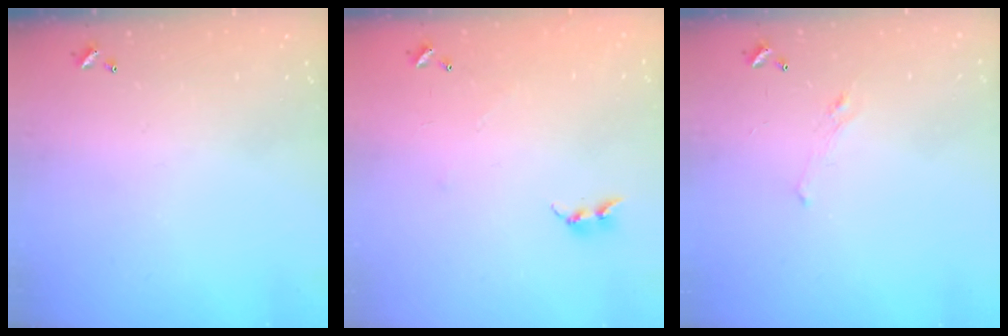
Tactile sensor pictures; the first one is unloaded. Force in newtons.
{"total": 5.6, "press": 5.6, "slide": 0.2}
{"total": 0.8, "press": 0.1, "slide": 0.8}